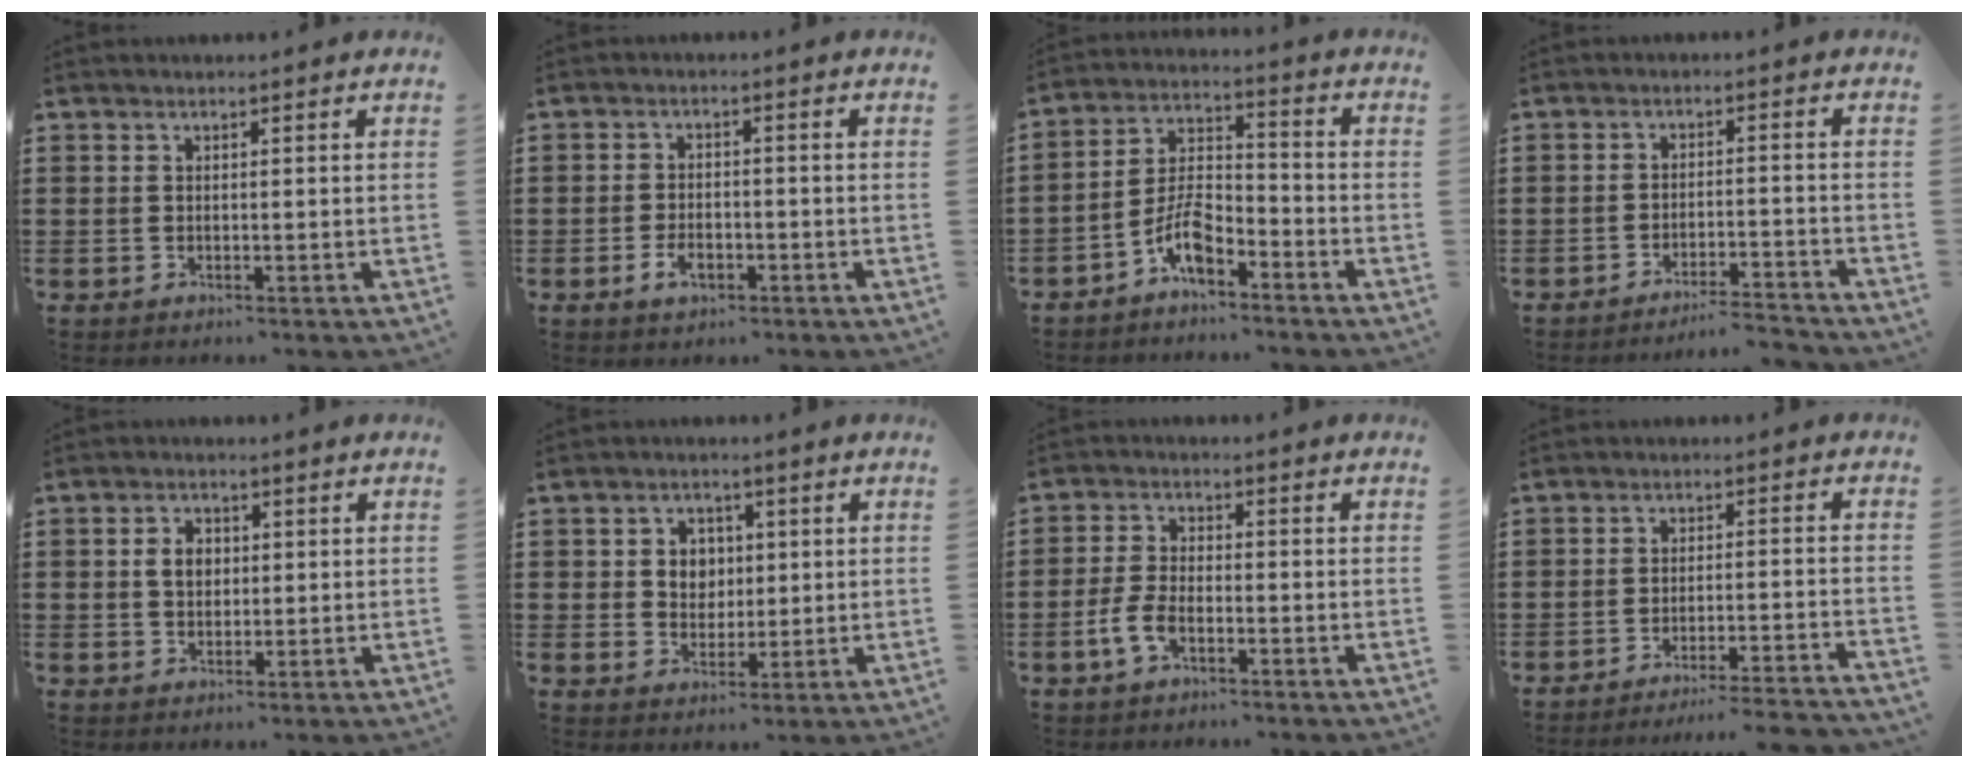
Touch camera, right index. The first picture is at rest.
{"total": 3.3, "force": [-1.5, 1.8, 2.4], "torque": [-0.042, 0.002, -0.028]}
{"total": 6.7, "force": [-4.4, 2.7, 4.3], "torque": [-0.102, 0.005, -0.089]}
{"total": 3.9, "force": [-3.8, -0.3, 0.7], "torque": [-0.016, -0.004, -0.080]}
{"total": 3.3, "force": [0.5, 2.4, 2.2], "torque": [-0.049, 0.013, 0.007]}
{"total": 4.3, "force": [0.9, 3.9, 1.5], "torque": [-0.037, 0.013, 0.010]}
{"total": 4.3, "force": [-2.0, 2.1, 3.2], "torque": [-0.076, 0.000, -0.042]}
{"total": 4.1, "force": [-3.9, -0.7, 1.0], "torque": [-0.019, -0.011, -0.080]}